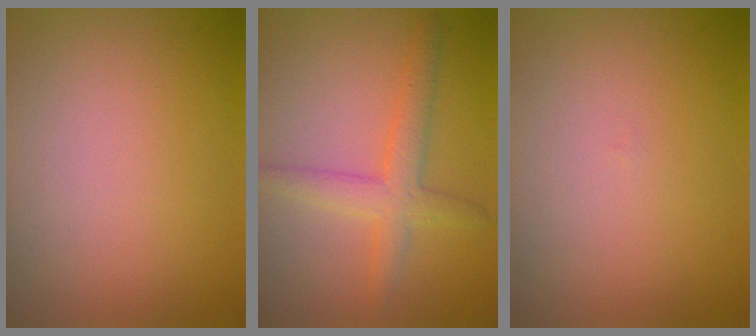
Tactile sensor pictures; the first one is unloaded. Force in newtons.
{"total": 3.4, "press": 3.4, "slide": 0.0}
{"total": 0.0}